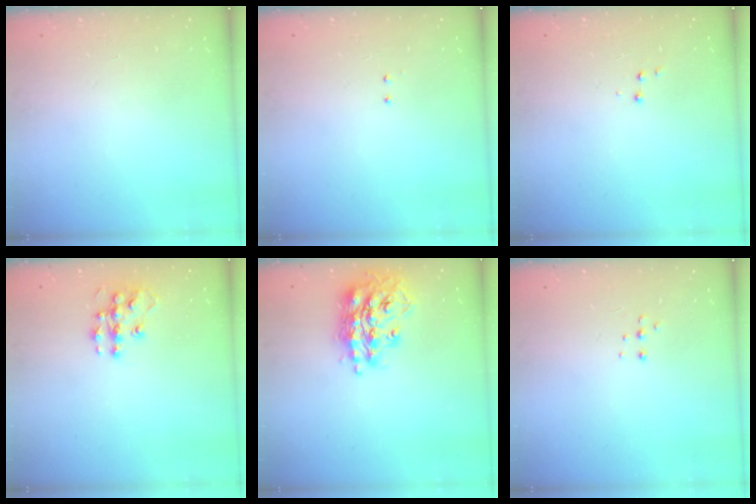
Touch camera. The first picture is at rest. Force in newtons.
{"total": 2.0, "press": 2.0, "slide": 0.4}
{"total": 3.6, "press": 3.5, "slide": 0.7}
{"total": 10.6, "press": 10.6, "slide": 0.6}
{"total": 17.5, "press": 17.5, "slide": 1.2}
{"total": 4.0, "press": 3.9, "slide": 0.8}